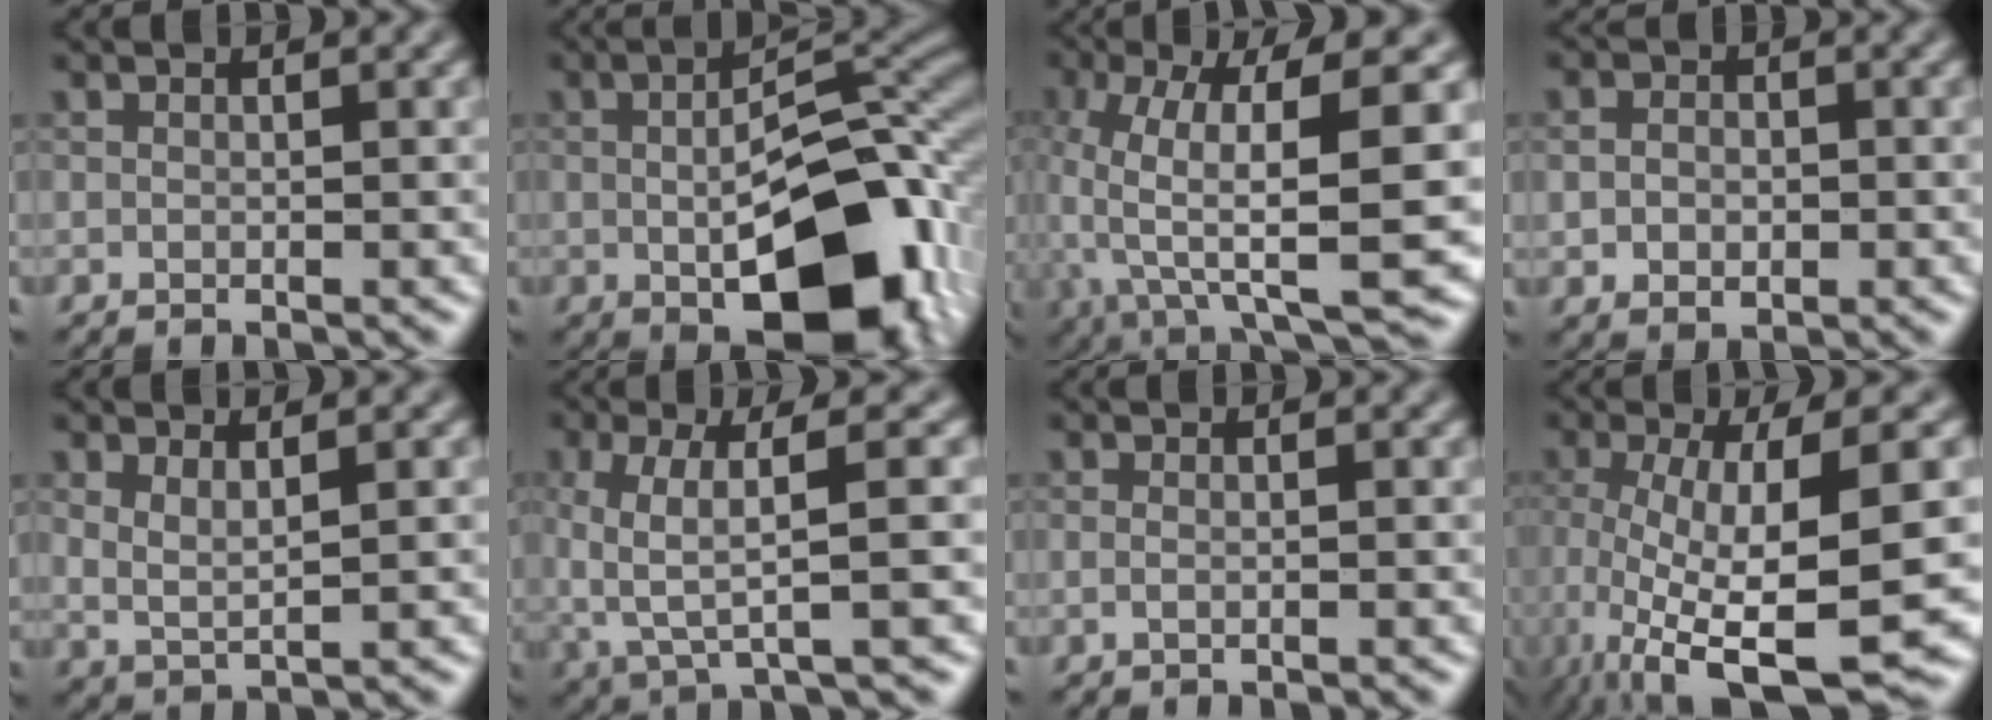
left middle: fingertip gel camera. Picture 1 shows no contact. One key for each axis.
{"total": 14.0, "fx": -3.1, "fy": 6.8, "fz": 11.8, "tx": -0.167, "ty": -0.012, "tz": -0.045}
{"total": 12.3, "fx": -0.9, "fy": 4.2, "fz": 11.6, "tx": -0.224, "ty": -0.014, "tz": -0.006}
{"total": 2.6, "fx": -0.1, "fy": 2.0, "fz": 1.7, "tx": -0.030, "ty": -0.002, "tz": -0.003}
{"total": 2.1, "fx": 1.0, "fy": 0.7, "fz": 1.7, "tx": -0.034, "ty": -0.009, "tz": 0.023}
{"total": 6.1, "fx": 0.1, "fy": 1.7, "fz": 5.8, "tx": -0.120, "ty": -0.005, "tz": 0.002}
{"total": 0.8, "fx": -0.3, "fy": 0.3, "fz": 0.7, "tx": -0.015, "ty": -0.005, "tz": -0.007}
{"total": 12.6, "fx": -3.5, "fy": 3.3, "fz": 11.6, "tx": -0.205, "ty": -0.028, "tz": -0.050}